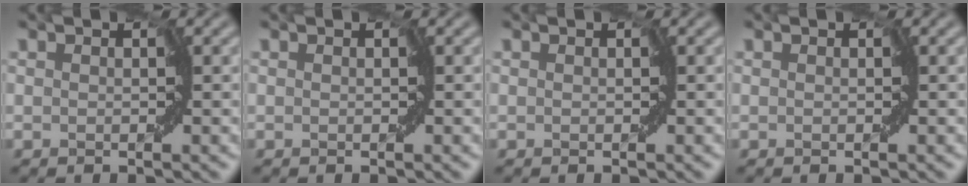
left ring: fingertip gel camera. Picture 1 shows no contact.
{"total": 0.0}
{"total": 0.0}
{"total": 0.0}